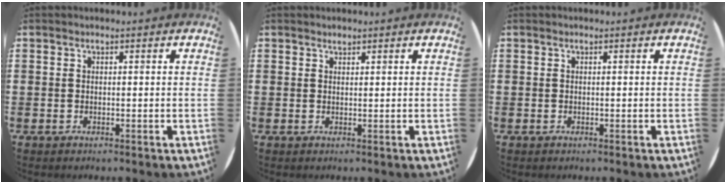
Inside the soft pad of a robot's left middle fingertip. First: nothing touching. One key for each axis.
{"total": 0.7, "fx": 0.7, "fy": 0.1, "fz": 0.0, "tx": 0.008, "ty": -0.002, "tz": 0.012}
{"total": 0.0}